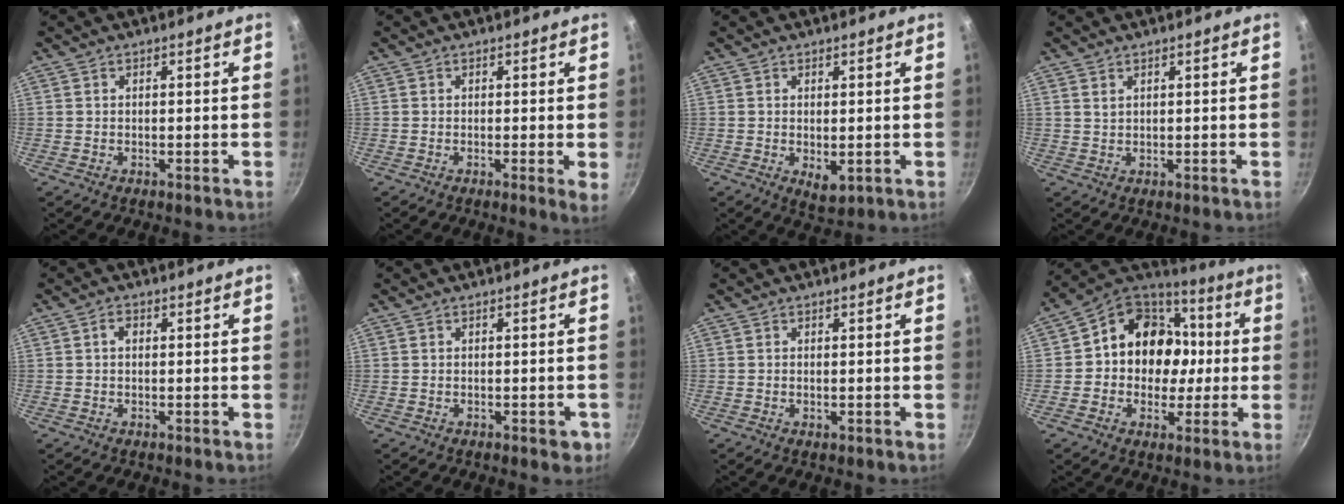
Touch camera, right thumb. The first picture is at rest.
{"total": 2.4, "force": [0.0, 0.2, 2.4], "torque": [-0.033, -0.010, -0.004]}
{"total": 3.5, "force": [-0.2, 1.8, 3.0], "torque": [-0.044, -0.013, 0.002]}
{"total": 1.1, "force": [0.7, 0.6, 0.6], "torque": [-0.011, -0.002, 0.015]}
{"total": 1.7, "force": [0.2, 1.3, 1.2], "torque": [-0.019, 0.005, 0.002]}
{"total": 2.2, "force": [-0.8, 1.2, 1.7], "torque": [-0.005, 0.005, -0.009]}
{"total": 0.0}
{"total": 17.1, "force": [0.7, 14.5, 9.0], "torque": [-0.105, 0.036, 0.000]}